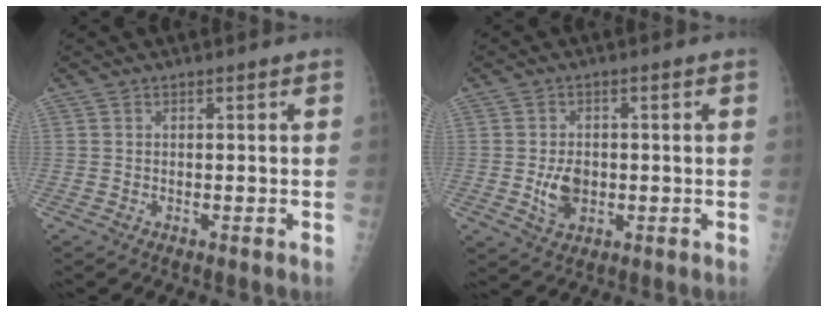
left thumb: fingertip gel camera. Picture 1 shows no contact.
{"total": 5.2, "force": [-0.7, 3.7, 3.6], "torque": [-0.051, -0.002, -0.006]}